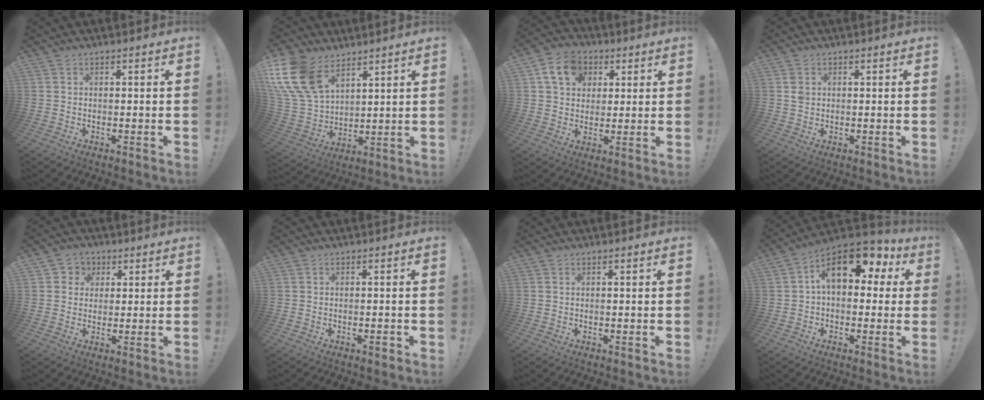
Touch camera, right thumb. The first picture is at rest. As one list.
[{"total": 18.0, "force": [9.8, 11.2, 10.1], "torque": [-0.216, -0.050, 0.188]}, {"total": 11.4, "force": [4.5, 9.0, 5.3], "torque": [-0.079, -0.009, 0.089]}, {"total": 1.8, "force": [0.7, 1.5, 0.9], "torque": [-0.007, -0.001, 0.011]}, {"total": 4.7, "force": [0.8, 4.6, 0.8], "torque": [-0.006, -0.005, 0.015]}, {"total": 1.1, "force": [-0.8, 0.2, 0.7], "torque": [-0.015, 0.004, -0.012]}, {"total": 0.0}, {"total": 14.7, "force": [5.4, 8.4, 10.7], "torque": [-0.156, -0.013, 0.099]}]